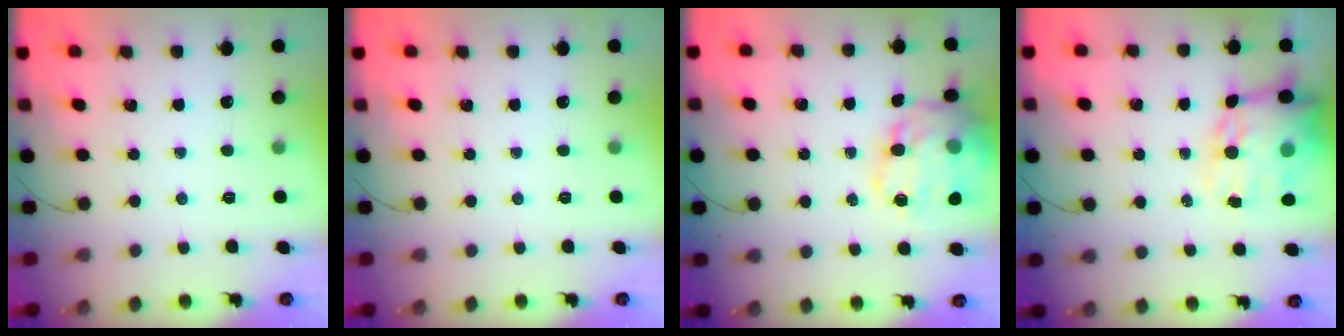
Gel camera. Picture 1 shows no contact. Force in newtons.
{"total": 0.0}
{"total": 18.9, "press": 18.6, "slide": 2.8}
{"total": 16.2, "press": 15.7, "slide": 4.0}